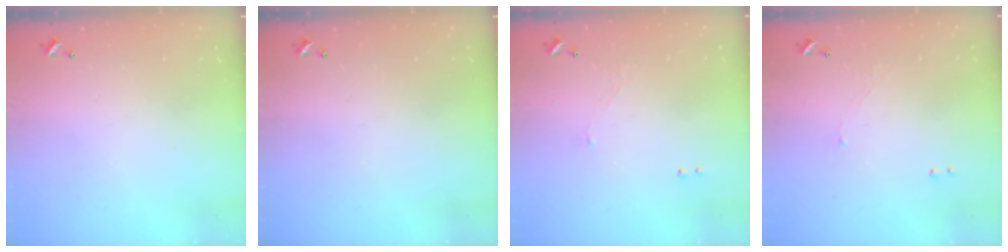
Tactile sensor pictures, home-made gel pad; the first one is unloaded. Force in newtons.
{"total": 0.0}
{"total": 1.3, "press": 1.2, "slide": 0.5}
{"total": 1.3, "press": 1.2, "slide": 0.5}